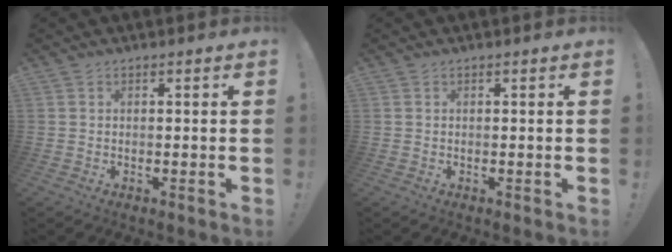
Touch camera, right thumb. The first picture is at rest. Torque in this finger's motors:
{"motor_torque": [0.00, 0.00, 0.06, -0.06, 0.00]}